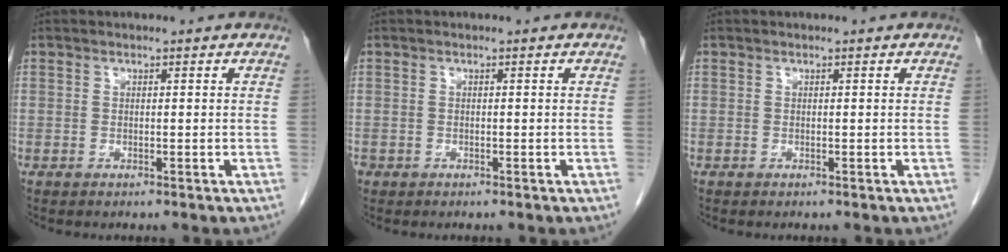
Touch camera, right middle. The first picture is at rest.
{"total": 0.8, "force": [-0.4, 0.7, 0.2], "torque": [-0.010, 0.003, -0.006]}
{"total": 0.0}